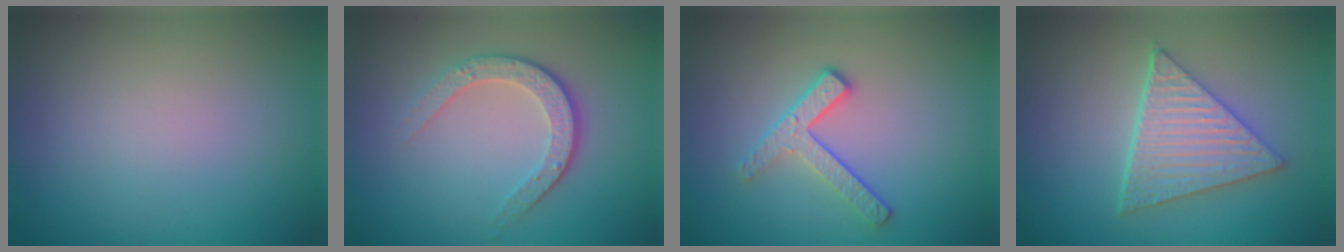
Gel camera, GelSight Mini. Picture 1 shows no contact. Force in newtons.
{"total": 3.5, "press": 2.6, "slide": 2.3}
{"total": 2.8, "press": 2.4, "slide": 1.4}
{"total": 5.5, "press": 4.5, "slide": 3.2}